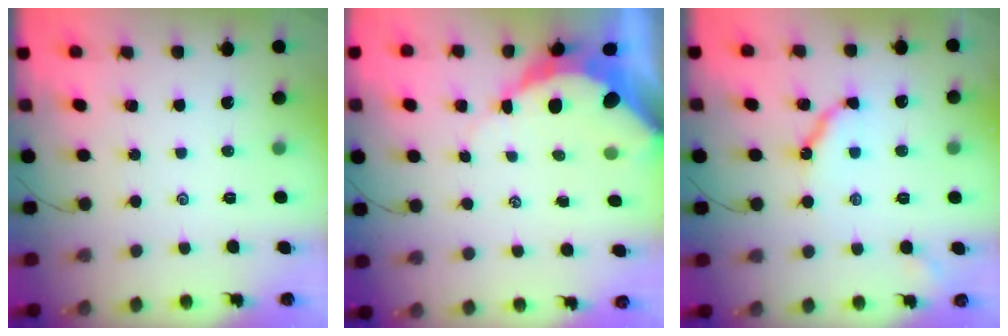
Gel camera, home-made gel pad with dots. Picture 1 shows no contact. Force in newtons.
{"total": 9.7, "press": 9.6, "slide": 1.1}
{"total": 9.3, "press": 9.2, "slide": 1.1}